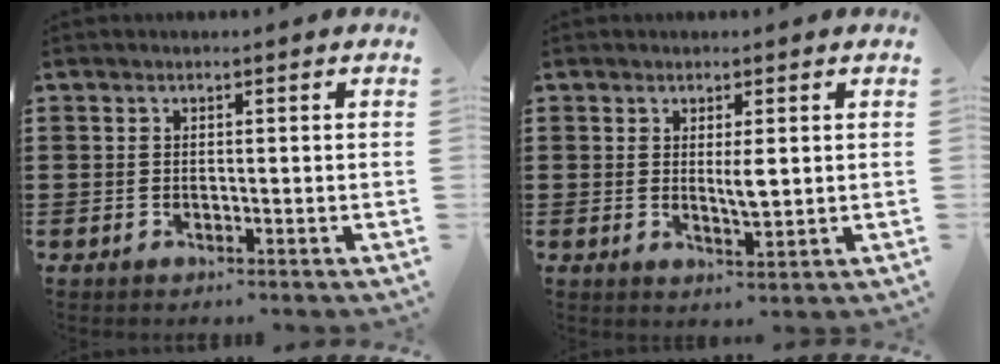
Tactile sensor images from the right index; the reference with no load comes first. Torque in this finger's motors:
{"motor_torque": [-0.01, 0.06, 0.24, 0.06]}